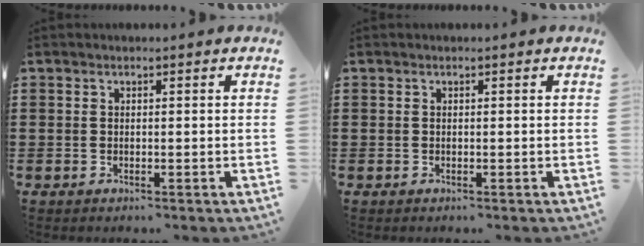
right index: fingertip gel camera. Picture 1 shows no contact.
{"total": 0.0}